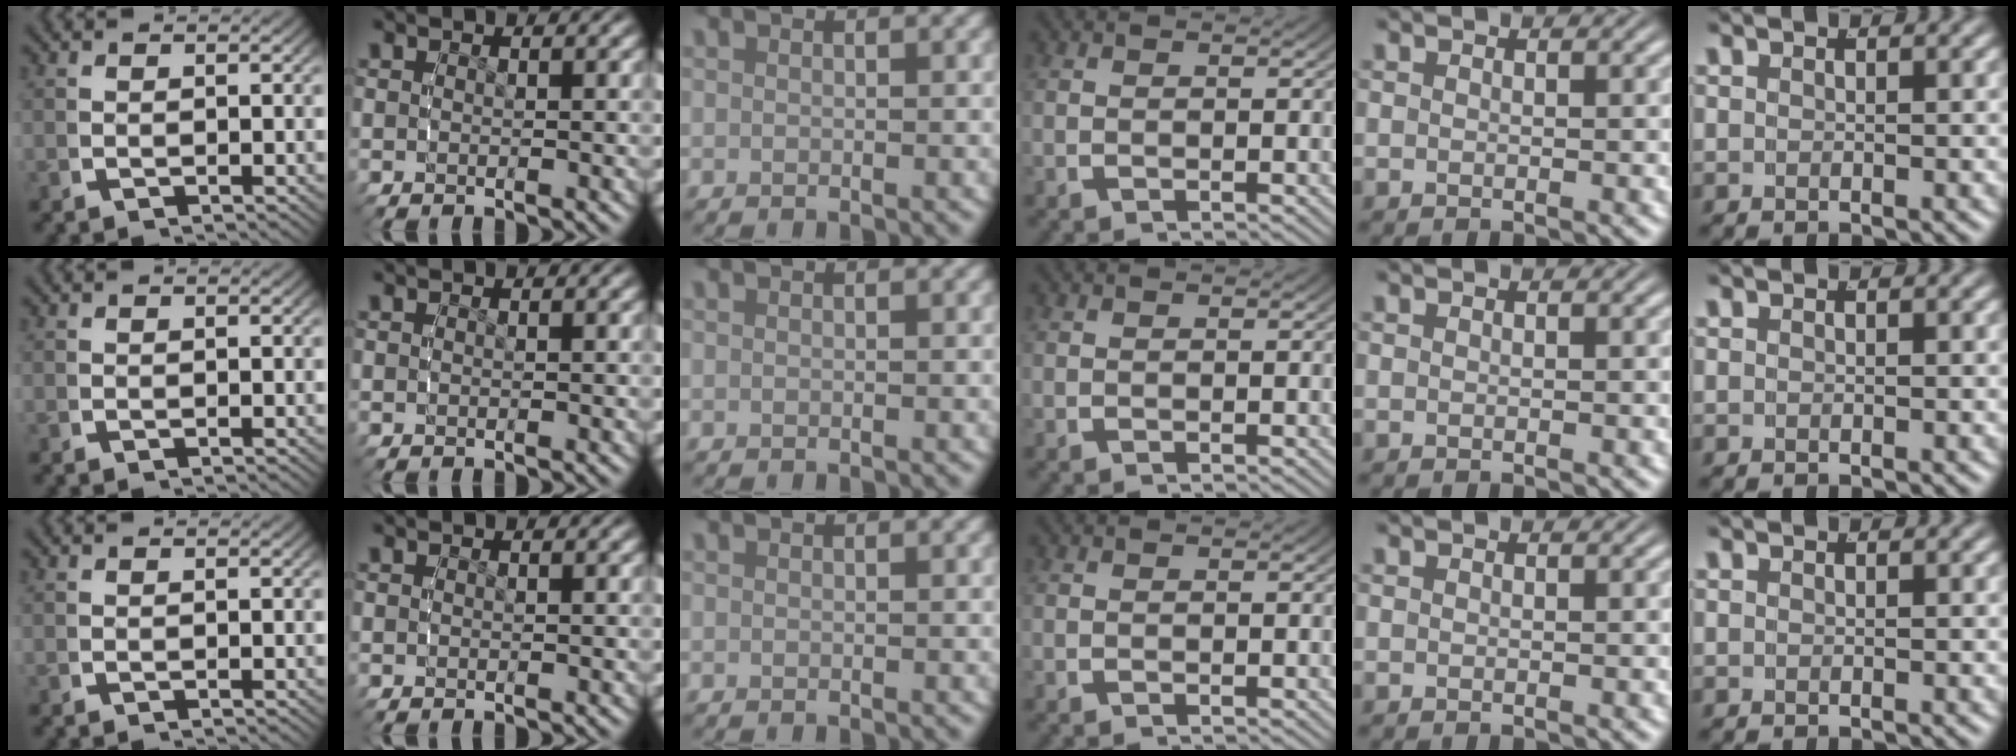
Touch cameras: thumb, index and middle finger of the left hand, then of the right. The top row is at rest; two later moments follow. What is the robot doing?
{"motion": "reach", "object": "dispenser bottle"}